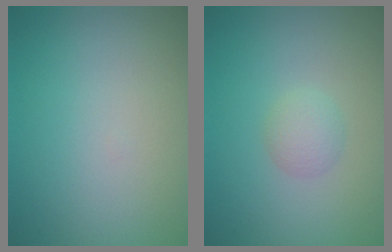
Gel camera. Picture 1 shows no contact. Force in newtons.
{"total": 1.5, "press": 1.5, "slide": 0.1}